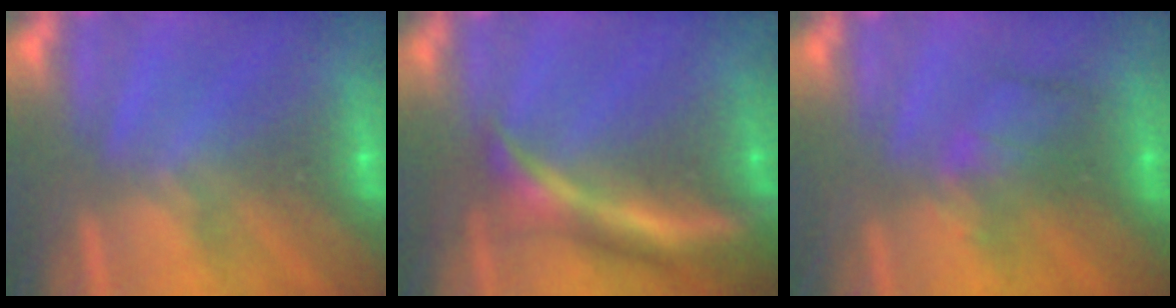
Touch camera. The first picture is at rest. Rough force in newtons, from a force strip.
{"total": 5.8}
{"total": 2.4}